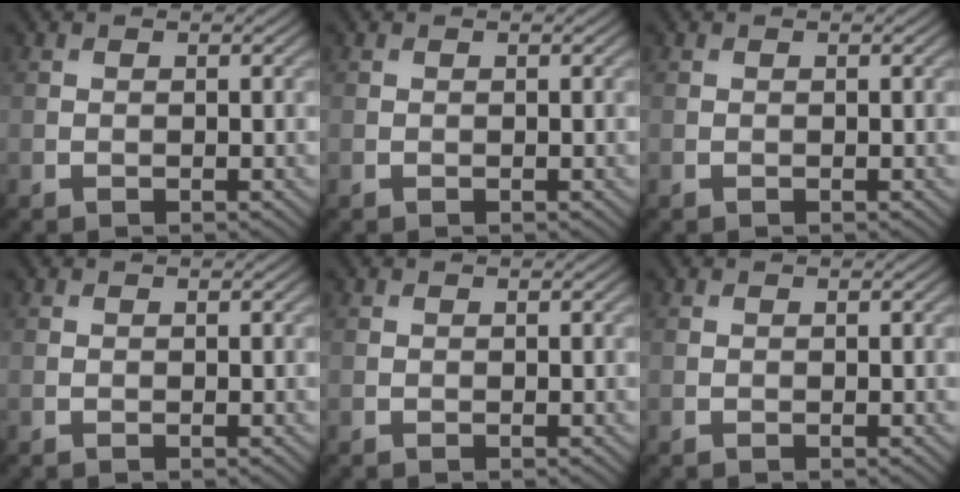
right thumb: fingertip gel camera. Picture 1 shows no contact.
{"total": 0.0}
{"total": 0.0}
{"total": 0.0}
{"total": 0.0}
{"total": 0.0}